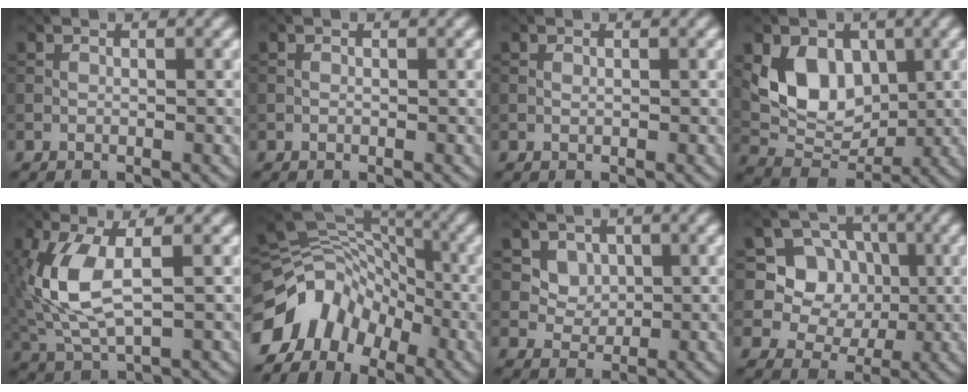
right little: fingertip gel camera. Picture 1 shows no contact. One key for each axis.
{"total": 0.0}
{"total": 0.0}
{"total": 6.3, "fx": 1.4, "fy": 4.7, "fz": 4.0, "tx": -0.066, "ty": -0.013, "tz": 0.026}
{"total": 6.6, "fx": 0.2, "fy": 3.2, "fz": 5.8, "tx": -0.150, "ty": 0.001, "tz": 0.008}
{"total": 7.7, "fx": -4.7, "fy": 5.2, "fz": 3.2, "tx": -0.051, "ty": 0.002, "tz": -0.104}
{"total": 2.7, "fx": 1.1, "fy": 2.2, "fz": 1.1, "tx": -0.028, "ty": -0.019, "tz": 0.045}
{"total": 6.0, "fx": 0.9, "fy": 5.4, "fz": 2.3, "tx": -0.031, "ty": 0.005, "tz": 0.013}